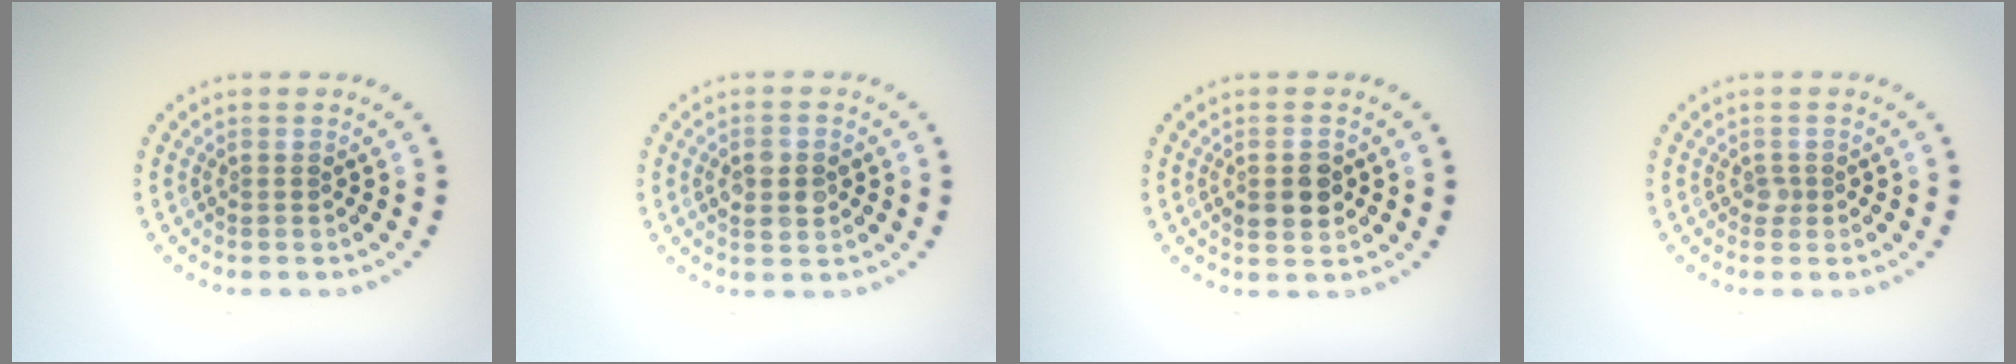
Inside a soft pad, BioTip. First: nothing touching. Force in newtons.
{"total": 2.8, "press": 2.8, "slide": 0.2}
{"total": 3.0, "press": 3.0, "slide": 0.1}
{"total": 0.7, "press": 0.5, "slide": 0.5}